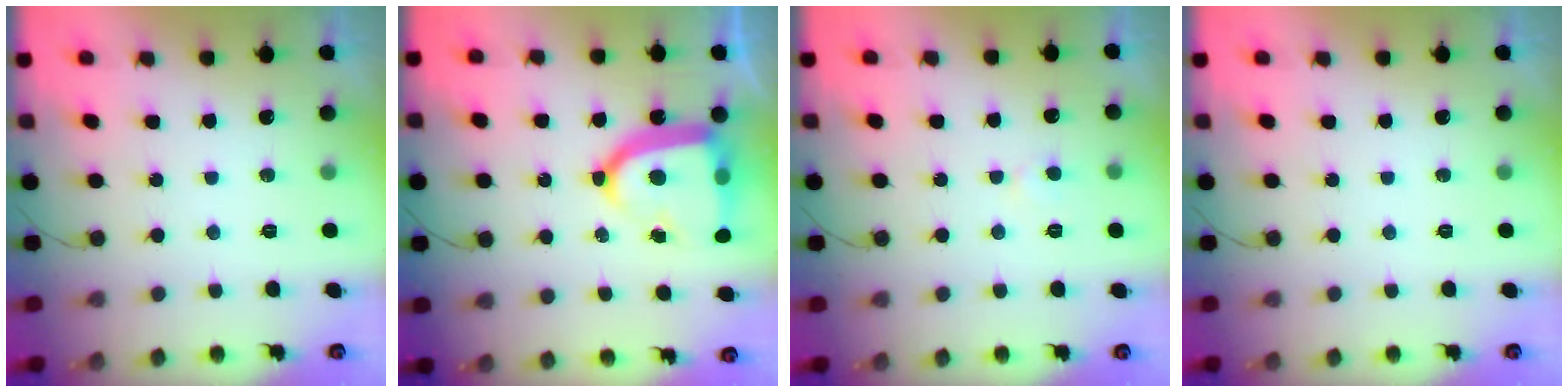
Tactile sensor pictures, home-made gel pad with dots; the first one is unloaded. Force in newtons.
{"total": 17.9, "press": 17.8, "slide": 1.7}
{"total": 3.7, "press": 3.6, "slide": 0.4}
{"total": 0.0}